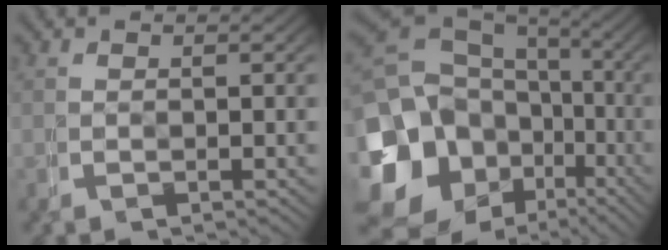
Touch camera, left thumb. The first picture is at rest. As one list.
[{"total": 16.3, "force": [-4.2, 13.3, 8.5], "torque": [-0.188, -0.059, -0.055]}]